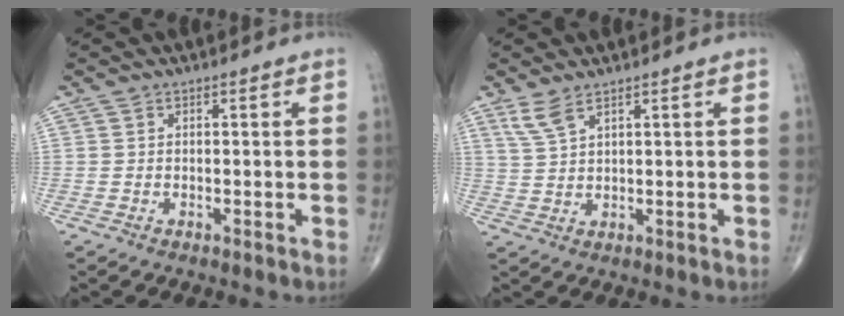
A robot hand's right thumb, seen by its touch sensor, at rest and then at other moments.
{"total": 3.8, "force": [2.7, 1.0, 2.5], "torque": [-0.059, -0.006, 0.064]}